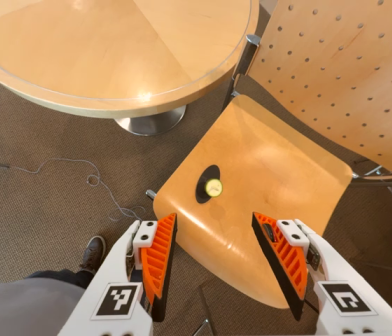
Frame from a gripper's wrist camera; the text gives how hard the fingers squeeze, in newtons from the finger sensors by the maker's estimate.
{"total": 0.0}